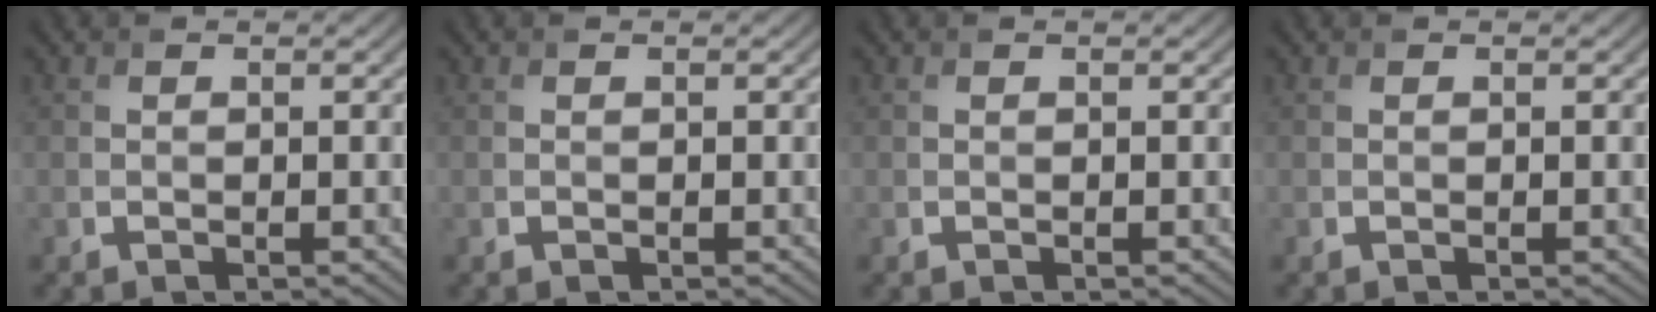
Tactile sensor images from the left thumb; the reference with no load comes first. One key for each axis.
{"total": 0.0}
{"total": 0.0}
{"total": 0.0}